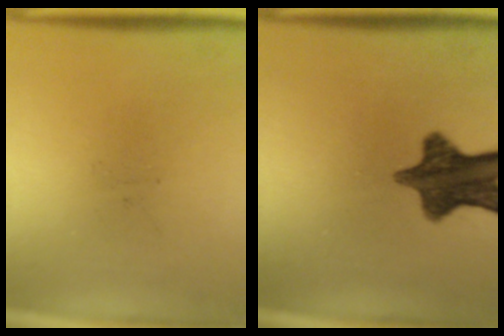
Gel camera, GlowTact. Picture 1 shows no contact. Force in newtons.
{"total": 10.9}